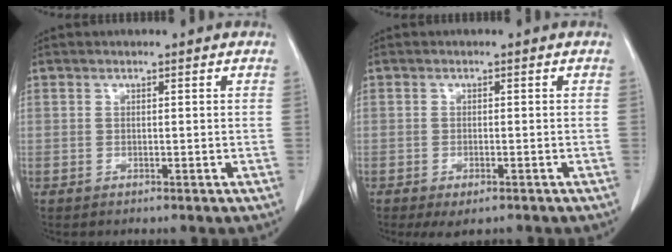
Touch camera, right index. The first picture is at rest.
{"total": 3.2, "force": [-2.2, 1.1, 2.1], "torque": [-0.031, -0.006, -0.026]}